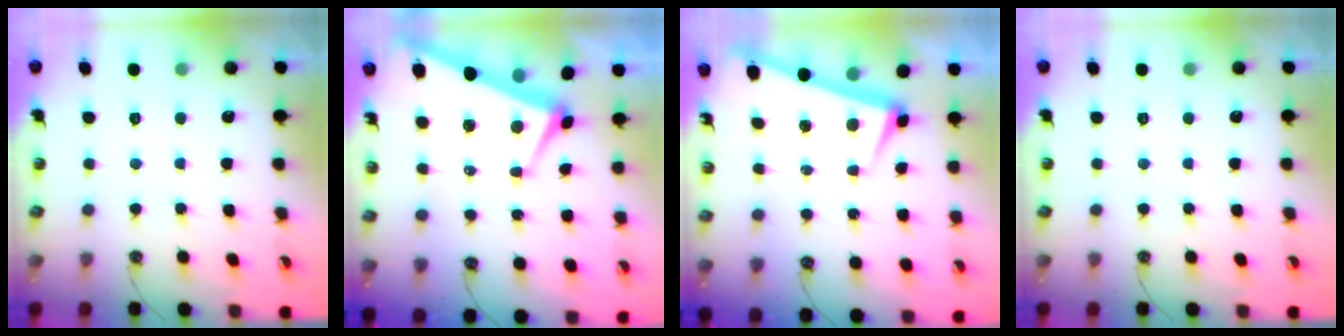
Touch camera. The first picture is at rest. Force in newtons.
{"total": 1.7, "press": 1.5, "slide": 0.8}
{"total": 1.9, "press": 1.0, "slide": 1.6}
{"total": 0.0}